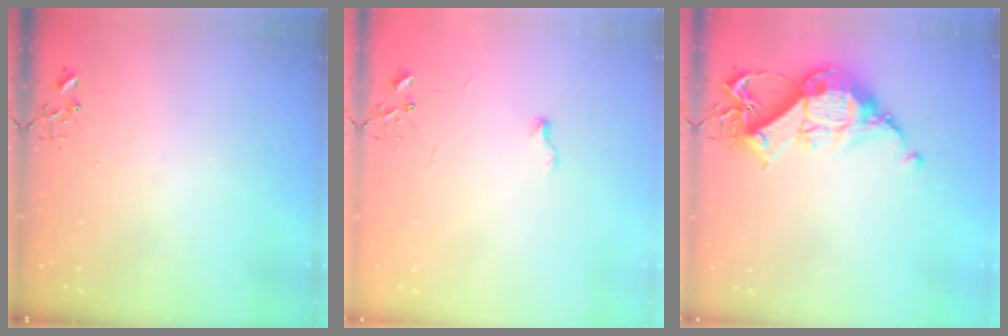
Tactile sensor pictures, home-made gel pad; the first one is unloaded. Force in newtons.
{"total": 4.6, "press": 4.6, "slide": 0.6}
{"total": 13.9, "press": 13.9, "slide": 1.1}